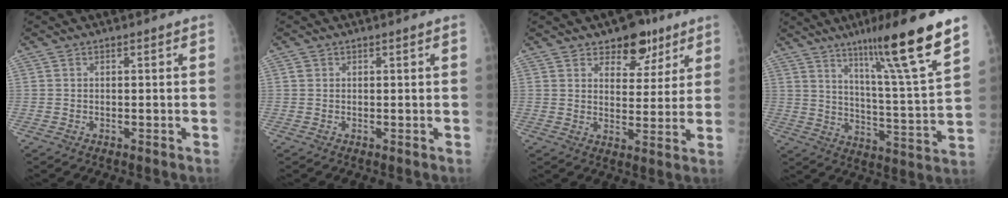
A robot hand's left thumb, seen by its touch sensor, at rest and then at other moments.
{"total": 0.8, "force": [0.4, 0.5, 0.5], "torque": [-0.011, 0.003, 0.009]}
{"total": 8.8, "force": [5.9, 5.2, 4.1], "torque": [-0.013, -0.032, 0.085]}
{"total": 19.0, "force": [12.2, 1.0, 14.5], "torque": [-0.206, -0.063, 0.192]}